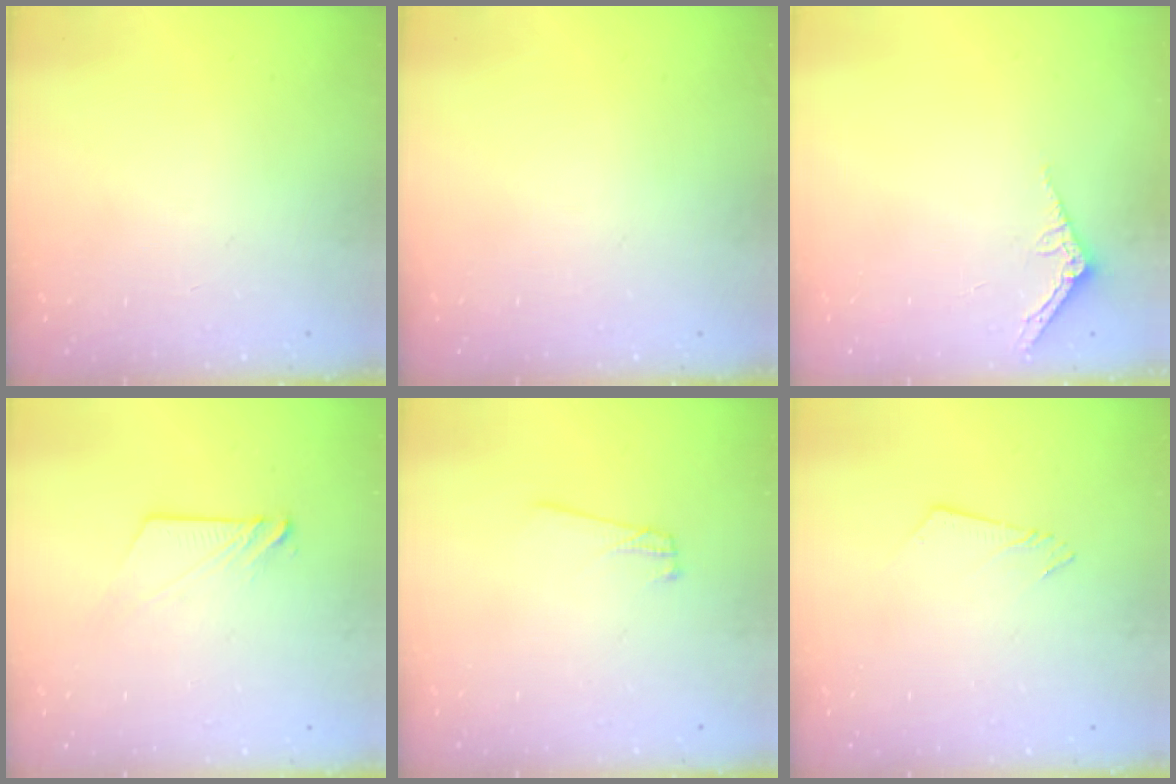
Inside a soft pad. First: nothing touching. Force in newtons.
{"total": 0.0}
{"total": 3.0, "press": 3.0, "slide": 0.2}
{"total": 5.6, "press": 5.6, "slide": 0.3}
{"total": 1.3, "press": 1.3, "slide": 0.1}
{"total": 2.9, "press": 2.9, "slide": 0.3}